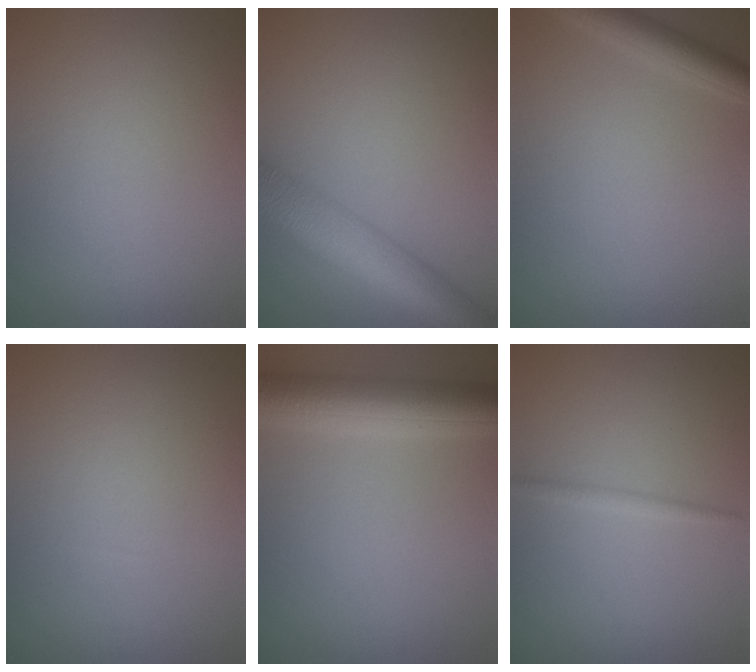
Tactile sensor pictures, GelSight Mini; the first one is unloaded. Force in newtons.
{"total": 7.7, "press": 7.7, "slide": 0.3}
{"total": 3.0, "press": 3.0, "slide": 0.2}
{"total": 0.0}
{"total": 6.6, "press": 6.6, "slide": 0.1}
{"total": 1.0, "press": 1.0, "slide": 0.0}